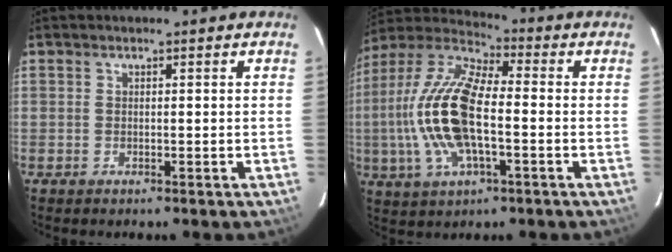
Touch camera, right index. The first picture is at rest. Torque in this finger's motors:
{"motor_torque": [2.14, 0.00, 1.05, 0.21]}